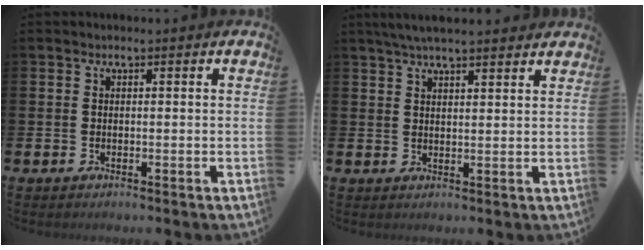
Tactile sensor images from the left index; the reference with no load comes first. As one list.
[{"total": 4.3, "force": [3.9, 0.4, 1.7], "torque": [-0.038, -0.008, 0.070]}]